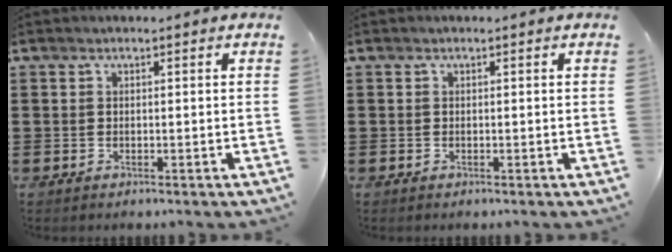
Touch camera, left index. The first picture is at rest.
{"total": 0.0}